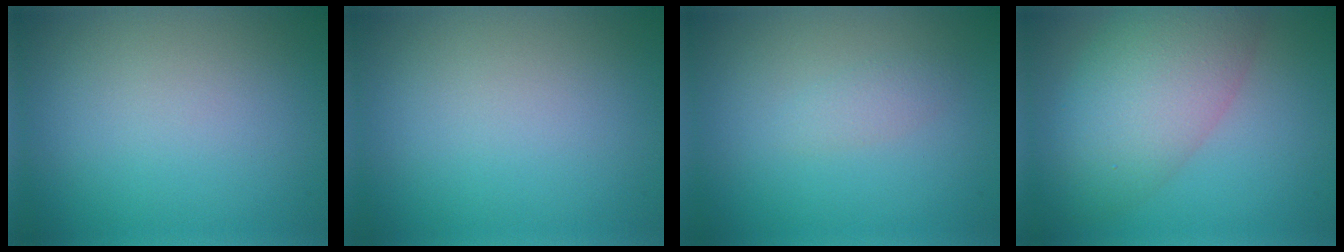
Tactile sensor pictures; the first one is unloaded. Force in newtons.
{"total": 0.0}
{"total": 1.1, "press": 1.1, "slide": 0.0}
{"total": 7.7, "press": 7.7, "slide": 0.4}